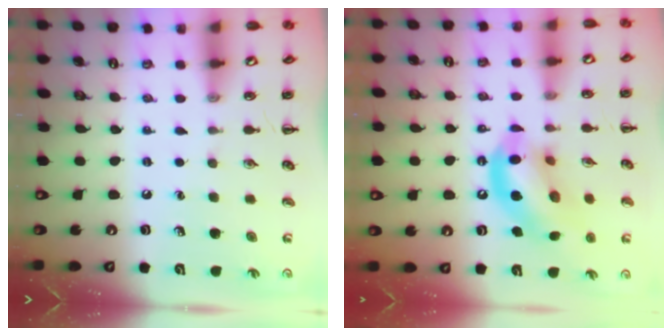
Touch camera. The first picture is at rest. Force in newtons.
{"total": 14.6, "press": 14.4, "slide": 2.5}